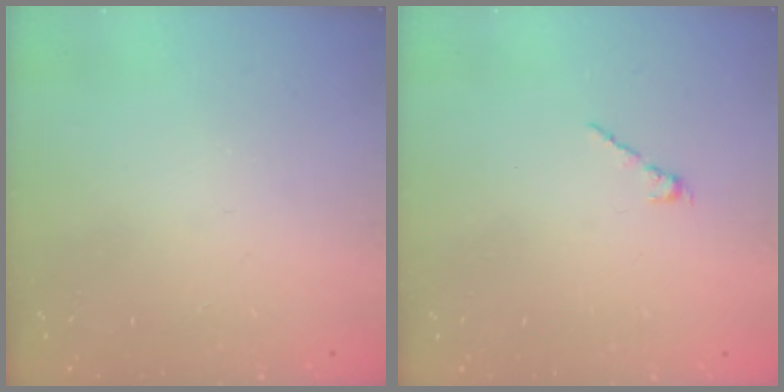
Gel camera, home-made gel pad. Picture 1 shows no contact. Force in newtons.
{"total": 2.1, "press": 2.0, "slide": 0.7}